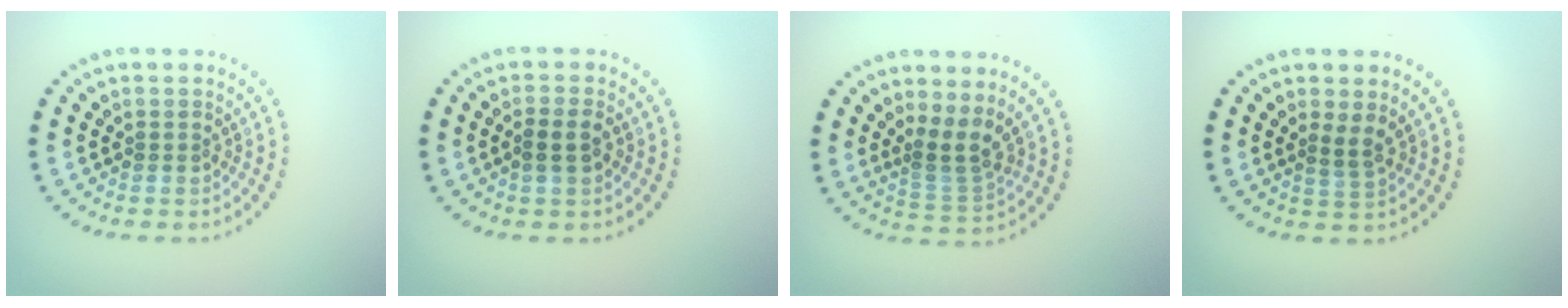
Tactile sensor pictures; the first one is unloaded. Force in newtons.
{"total": 2.0, "press": 2.0, "slide": 0.5}
{"total": 2.8, "press": 1.8, "slide": 2.2}
{"total": 1.3, "press": 1.0, "slide": 0.9}